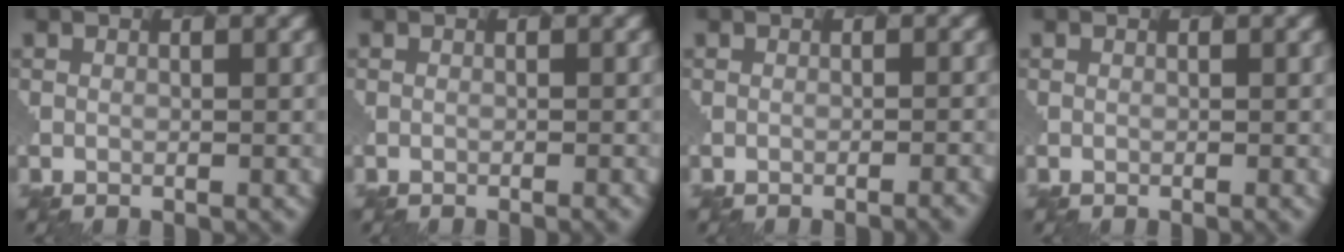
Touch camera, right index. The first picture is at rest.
{"total": 0.6, "force": [-0.4, 0.2, 0.4], "torque": [0.000, 0.002, -0.011]}
{"total": 1.7, "force": [-1.1, 0.5, 1.2], "torque": [-0.003, 0.009, -0.016]}
{"total": 0.0}